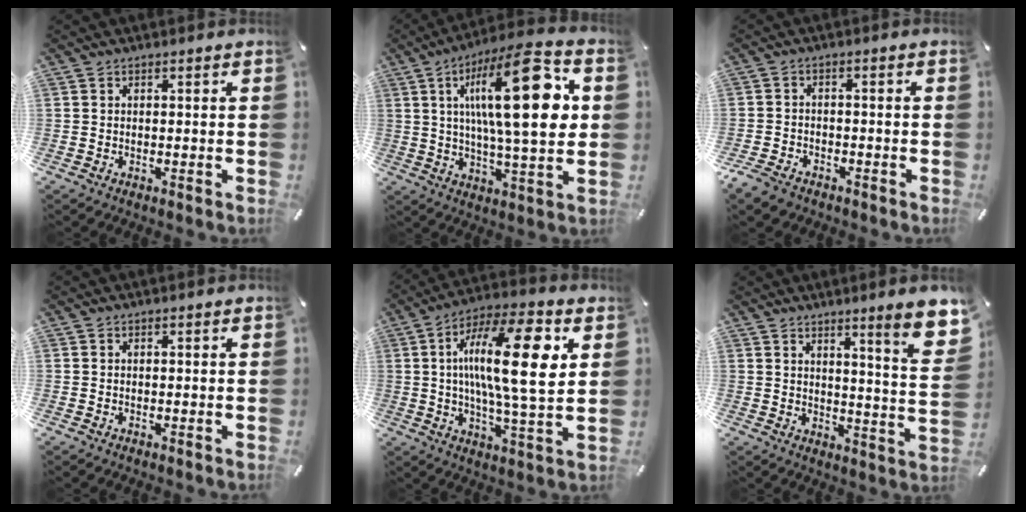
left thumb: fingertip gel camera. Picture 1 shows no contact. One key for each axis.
{"total": 24.1, "fx": 5.8, "fy": 7.2, "fz": 22.3, "tx": -0.376, "ty": -0.023, "tz": 0.075}
{"total": 4.0, "fx": -3.2, "fy": 2.1, "fz": 1.1, "tx": -0.036, "ty": 0.013, "tz": -0.067}
{"total": 0.0}
{"total": 20.3, "fx": 4.5, "fy": 5.7, "fz": 18.9, "tx": -0.336, "ty": -0.010, "tz": 0.054}
{"total": 10.7, "fx": 6.8, "fy": 0.9, "fz": 8.3, "tx": -0.121, "ty": -0.050, "tz": 0.108}